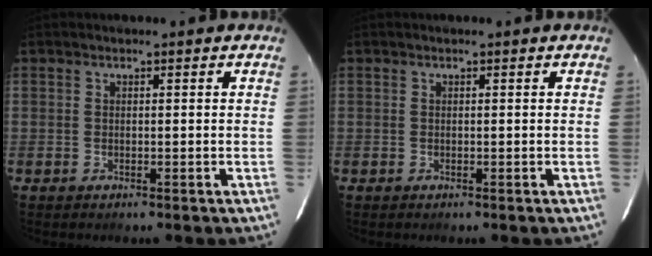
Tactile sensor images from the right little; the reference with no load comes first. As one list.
[{"total": 0.0}]